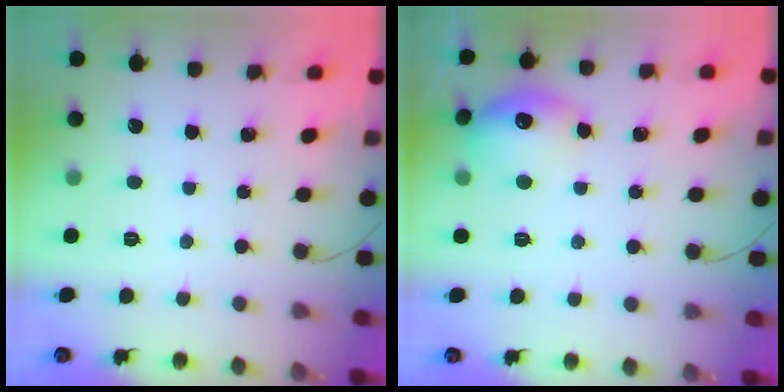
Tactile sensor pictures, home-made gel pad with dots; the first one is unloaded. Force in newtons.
{"total": 12.8, "press": 12.8, "slide": 0.9}